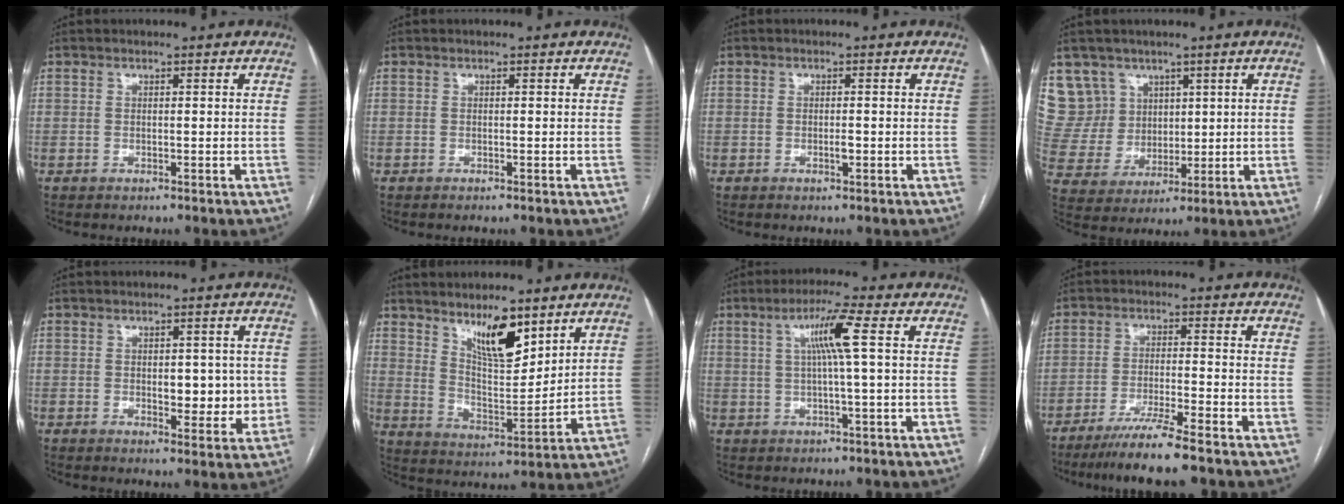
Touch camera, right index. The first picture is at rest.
{"total": 0.0}
{"total": 0.9, "force": [-0.2, 0.2, 0.9], "torque": [-0.017, -0.001, -0.003]}
{"total": 9.5, "force": [5.8, 7.5, 0.2], "torque": [-0.013, 0.032, 0.129]}
{"total": 6.2, "force": [0.0, 3.3, 5.3], "torque": [-0.056, 0.003, 0.008]}
{"total": 10.0, "force": [6.6, 2.8, 6.9], "torque": [-0.122, -0.007, 0.125]}
{"total": 6.5, "force": [1.4, -0.8, 6.3], "torque": [-0.114, 0.008, 0.028]}
{"total": 8.0, "force": [-6.3, -0.8, 4.8], "torque": [-0.078, -0.023, -0.111]}